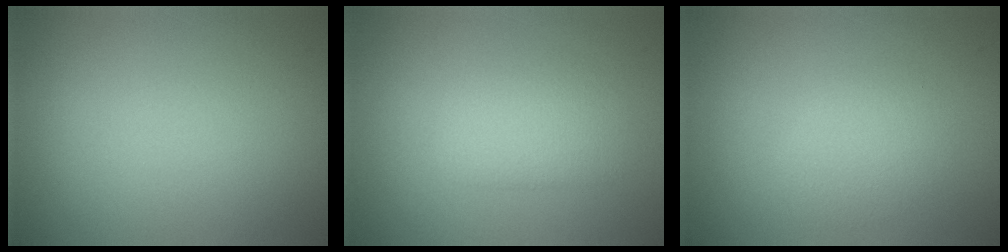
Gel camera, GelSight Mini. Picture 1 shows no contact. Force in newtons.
{"total": 2.4, "press": 2.4, "slide": 0.4}
{"total": 1.7, "press": 1.7, "slide": 0.0}